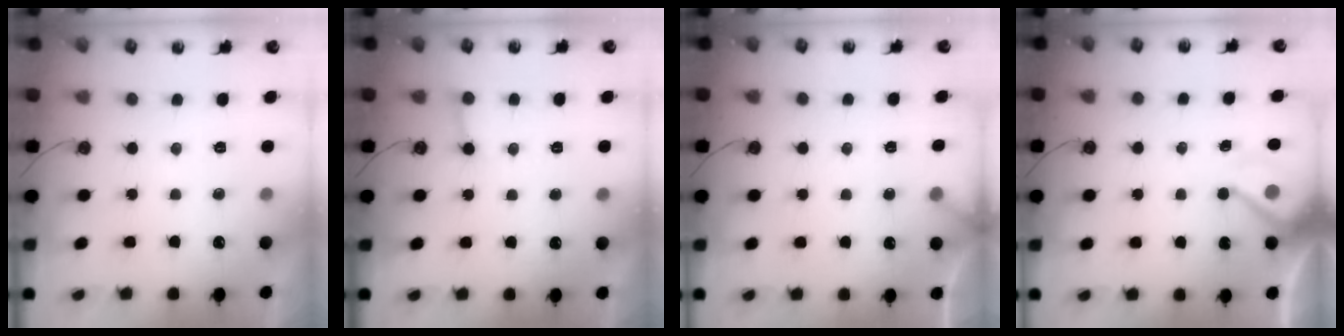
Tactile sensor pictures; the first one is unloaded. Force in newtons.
{"total": 4.0, "press": 4.0, "slide": 0.4}
{"total": 2.8, "press": 2.8, "slide": 0.2}
{"total": 7.9, "press": 7.9, "slide": 0.8}